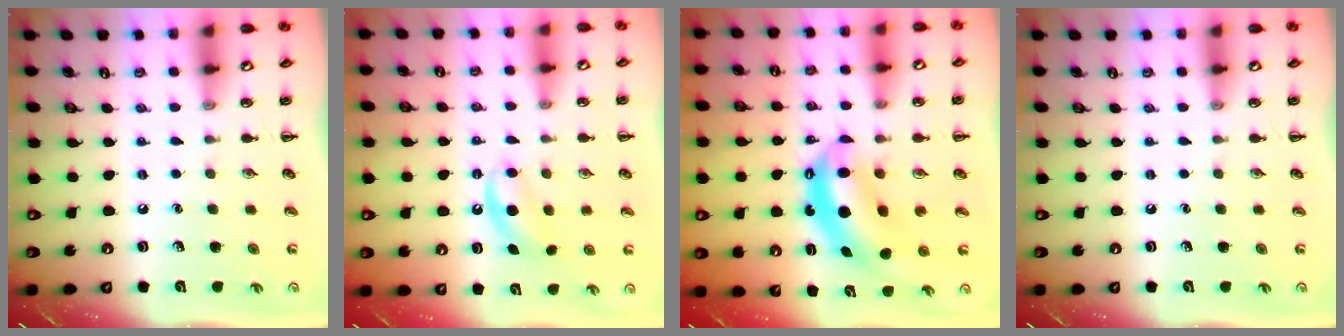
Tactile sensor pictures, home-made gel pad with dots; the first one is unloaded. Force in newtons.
{"total": 5.9, "press": 5.6, "slide": 1.9}
{"total": 7.4, "press": 7.1, "slide": 2.0}
{"total": 0.0}